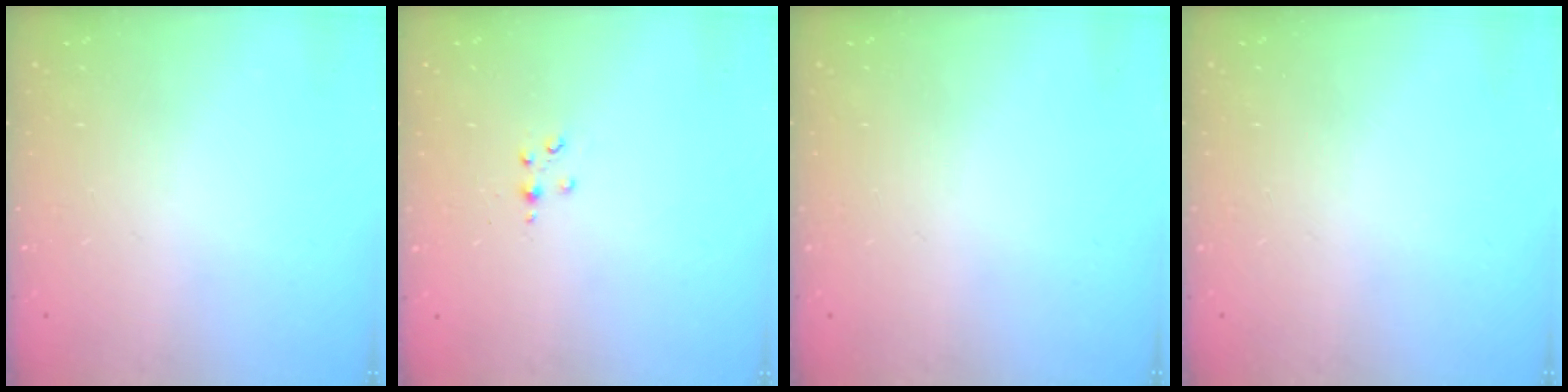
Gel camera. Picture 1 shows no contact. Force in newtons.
{"total": 2.9, "press": 2.9, "slide": 0.4}
{"total": 0.0}
{"total": 0.0}